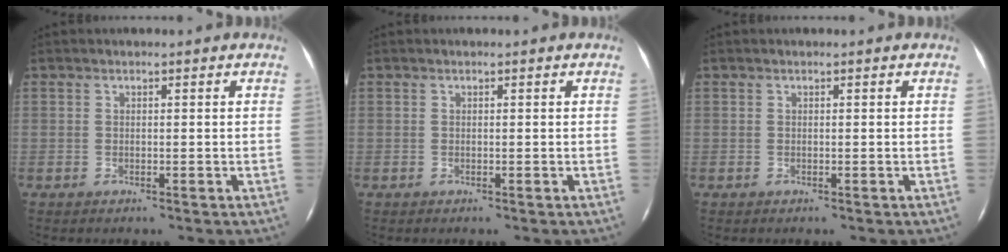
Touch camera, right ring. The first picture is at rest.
{"total": 0.0}
{"total": 0.0}